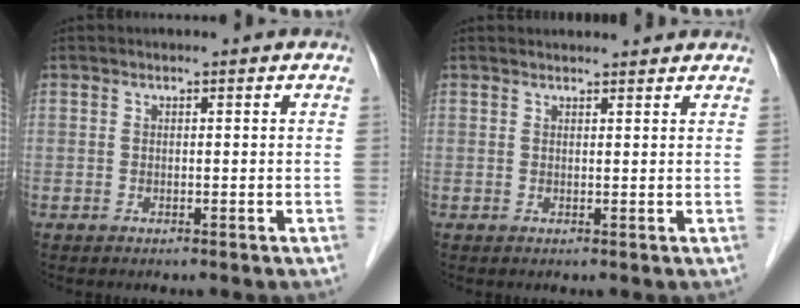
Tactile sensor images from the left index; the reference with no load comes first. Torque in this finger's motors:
{"motor_torque": [0.19, -0.17, -0.05, -0.01]}